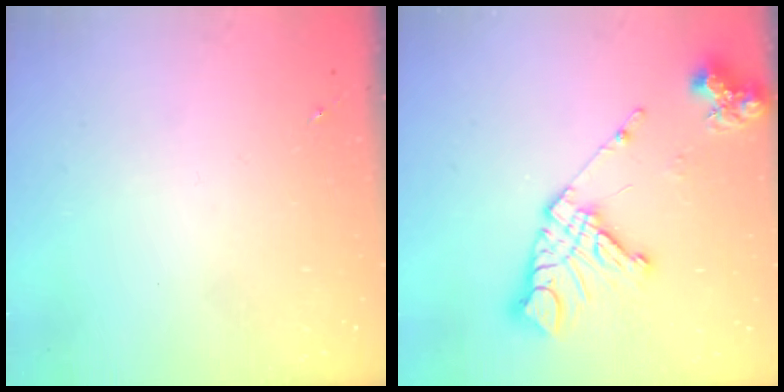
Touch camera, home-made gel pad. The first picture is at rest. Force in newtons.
{"total": 16.8, "press": 16.7, "slide": 2.2}